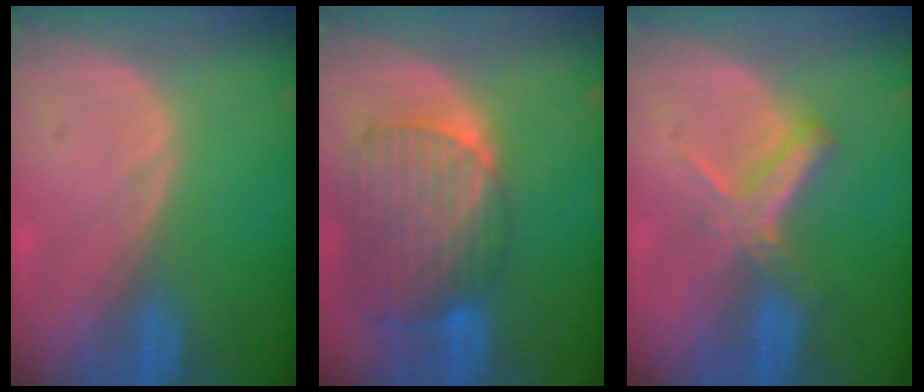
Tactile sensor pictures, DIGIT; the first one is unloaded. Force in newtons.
{"total": 10.6, "press": 9.1, "slide": 5.6}
{"total": 5.6, "press": 5.2, "slide": 2.2}